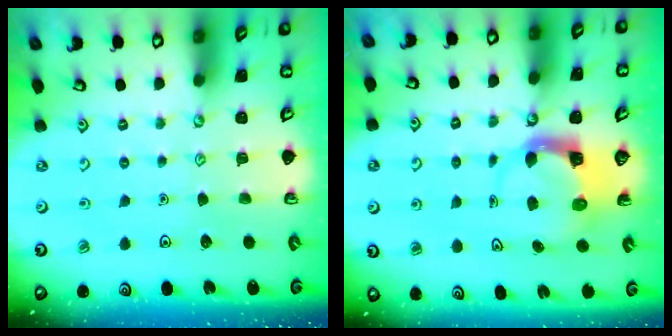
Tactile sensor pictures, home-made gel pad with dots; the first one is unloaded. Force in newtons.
{"total": 3.7, "press": 3.6, "slide": 0.5}